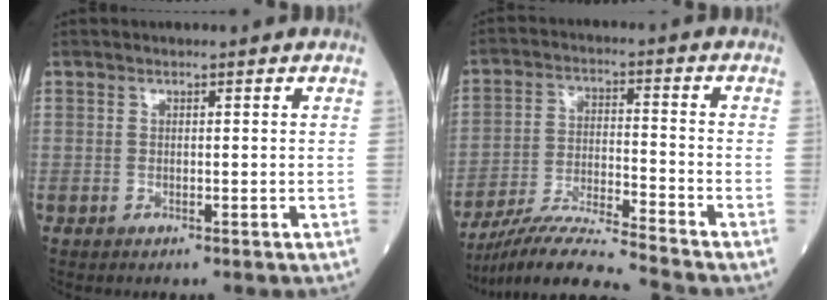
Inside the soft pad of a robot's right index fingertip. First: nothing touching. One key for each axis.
{"total": 10.9, "fx": -9.9, "fy": -1.8, "fz": 4.2, "tx": -0.072, "ty": -0.009, "tz": -0.179}